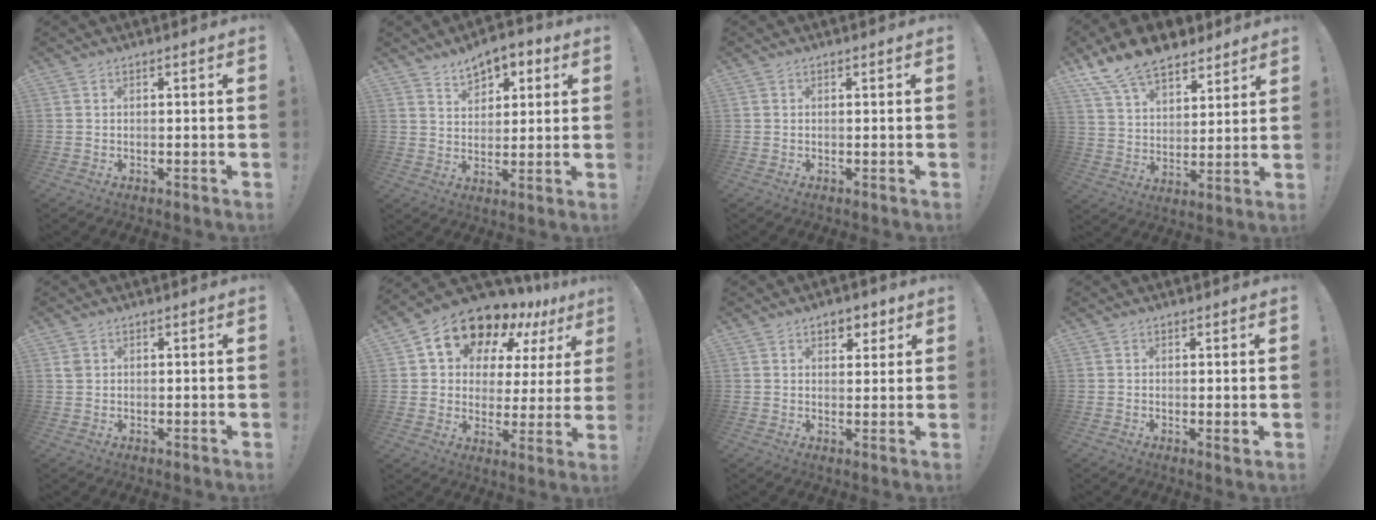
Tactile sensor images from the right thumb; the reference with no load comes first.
{"total": 8.1, "force": [5.1, 5.1, 3.6], "torque": [-0.044, -0.027, 0.094]}
{"total": 0.0}
{"total": 14.4, "force": [11.1, 7.2, 5.7], "torque": [-0.112, -0.073, 0.210]}
{"total": 1.6, "force": [0.8, 1.2, 0.7], "torque": [-0.012, 0.003, 0.015]}
{"total": 15.3, "force": [12.2, 7.3, 5.7], "torque": [-0.099, -0.095, 0.216]}
{"total": 4.8, "force": [2.7, 3.4, 2.1], "torque": [-0.016, -0.008, 0.044]}
{"total": 1.5, "force": [0.5, 0.3, 1.3], "torque": [-0.012, -0.005, 0.006]}